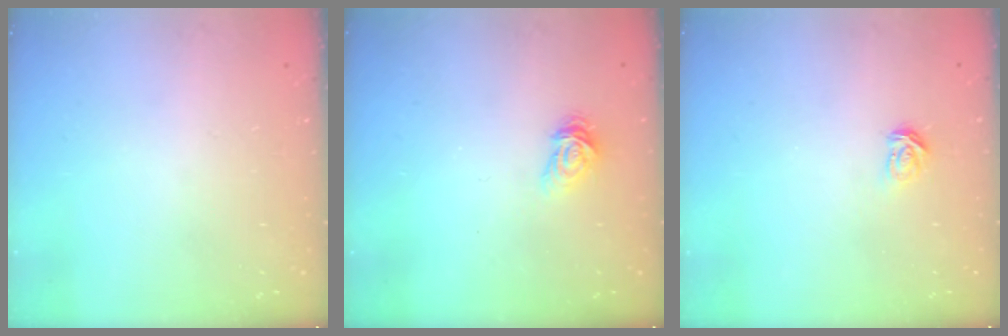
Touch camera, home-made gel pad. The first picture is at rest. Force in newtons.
{"total": 3.8, "press": 3.8, "slide": 0.4}
{"total": 3.3, "press": 3.3, "slide": 0.5}